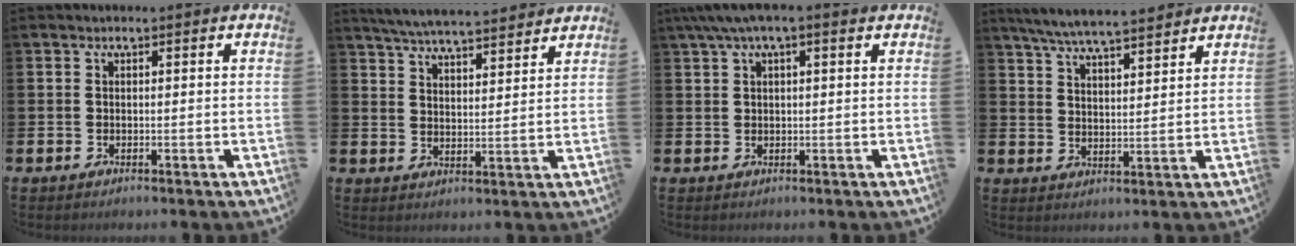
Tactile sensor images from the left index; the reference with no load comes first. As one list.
[{"total": 5.9, "force": [5.7, 0.4, 1.3], "torque": [-0.040, -0.032, 0.101]}, {"total": 3.5, "force": [2.1, 0.9, 2.7], "torque": [-0.053, 0.003, 0.037]}, {"total": 6.6, "force": [6.3, 0.5, 2.0], "torque": [-0.064, -0.027, 0.114]}]